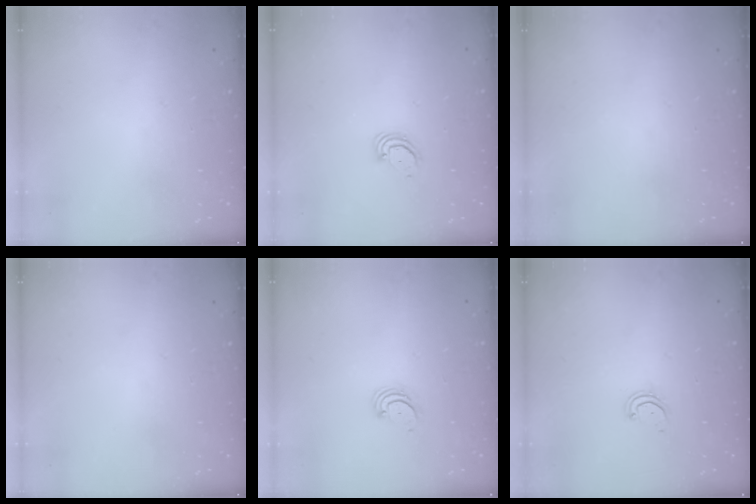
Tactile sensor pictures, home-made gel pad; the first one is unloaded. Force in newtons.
{"total": 2.8, "press": 2.8, "slide": 0.3}
{"total": 0.0}
{"total": 0.0}
{"total": 2.7, "press": 2.7, "slide": 0.3}
{"total": 2.5, "press": 2.5, "slide": 0.2}